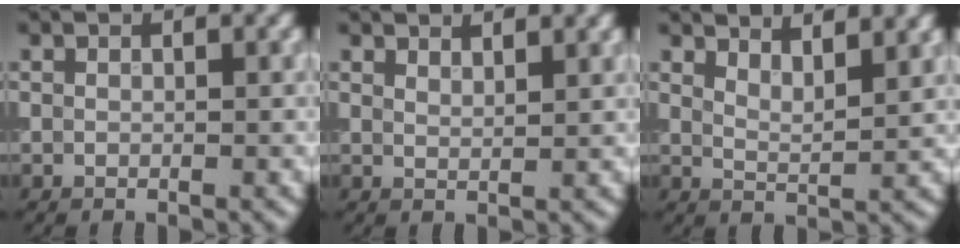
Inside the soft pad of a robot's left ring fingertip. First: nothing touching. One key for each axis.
{"total": 2.7, "fx": 2.3, "fy": 0.8, "fz": 1.2, "tx": 0.000, "ty": 0.010, "tz": 0.021}
{"total": 4.6, "fx": 3.8, "fy": 1.3, "fz": 2.2, "tx": -0.023, "ty": 0.013, "tz": 0.047}